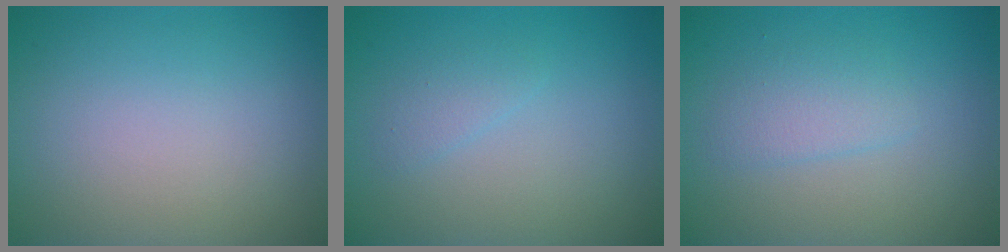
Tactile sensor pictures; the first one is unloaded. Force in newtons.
{"total": 1.1, "press": 1.1, "slide": 0.1}
{"total": 2.0, "press": 2.0, "slide": 0.1}